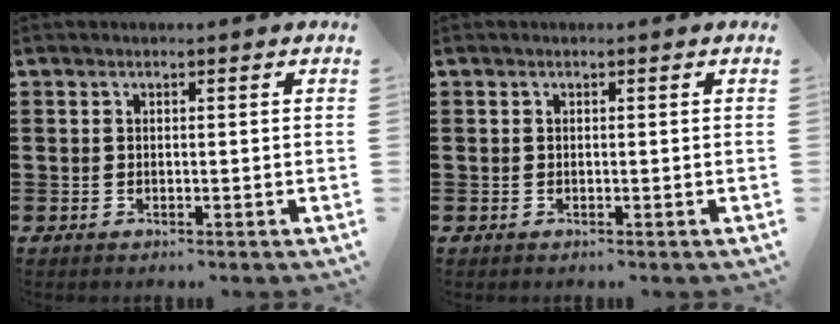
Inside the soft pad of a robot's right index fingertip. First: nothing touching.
{"total": 0.0}